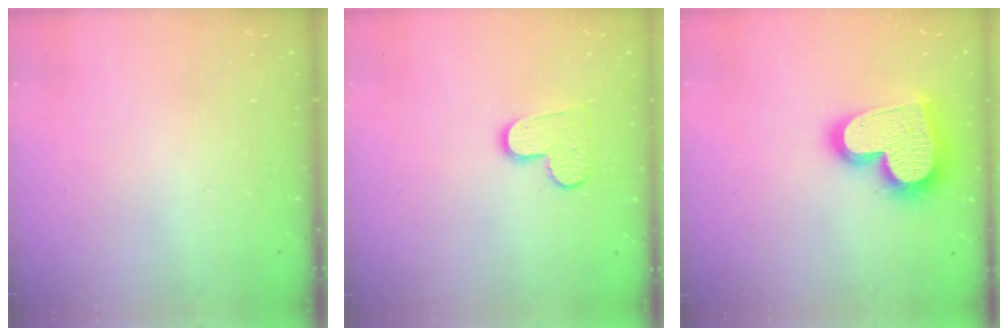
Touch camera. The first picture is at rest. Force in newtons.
{"total": 9.2, "press": 9.2, "slide": 0.6}
{"total": 21.5, "press": 21.4, "slide": 1.5}